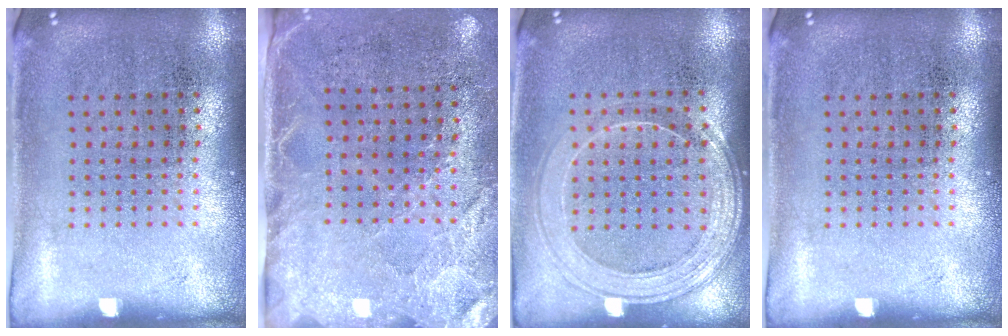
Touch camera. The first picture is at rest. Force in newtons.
{"total": 2.7, "press": 2.3, "slide": 1.3}
{"total": 1.6, "press": 1.5, "slide": 0.6}
{"total": 0.0}